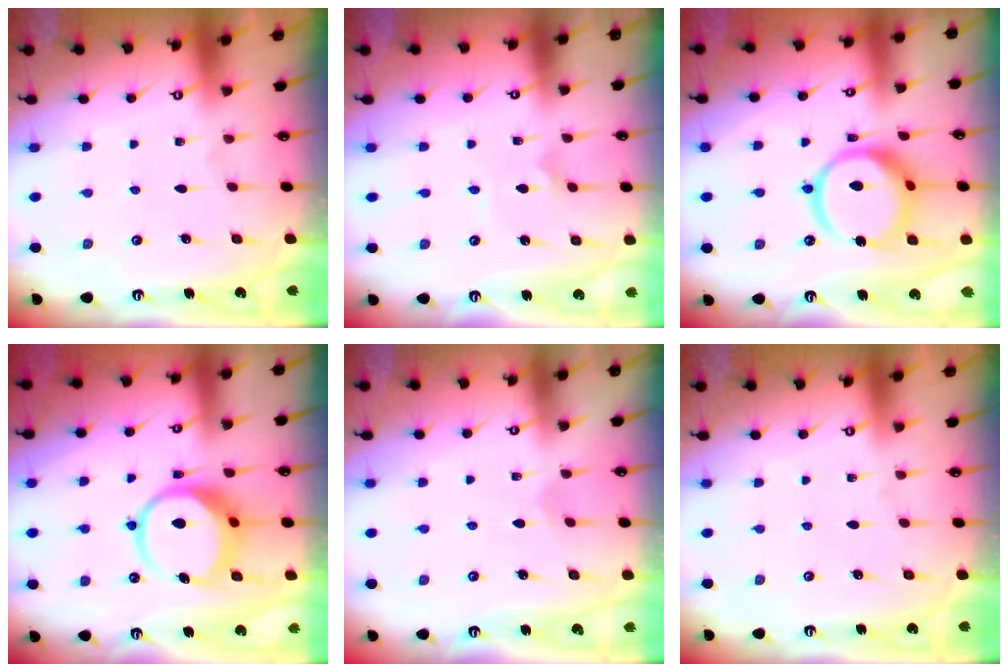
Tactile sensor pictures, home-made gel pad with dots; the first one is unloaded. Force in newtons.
{"total": 2.7, "press": 2.7, "slide": 0.2}
{"total": 16.0, "press": 15.9, "slide": 1.9}
{"total": 10.5, "press": 10.5, "slide": 1.3}
{"total": 2.1, "press": 2.1, "slide": 0.3}
{"total": 0.0}